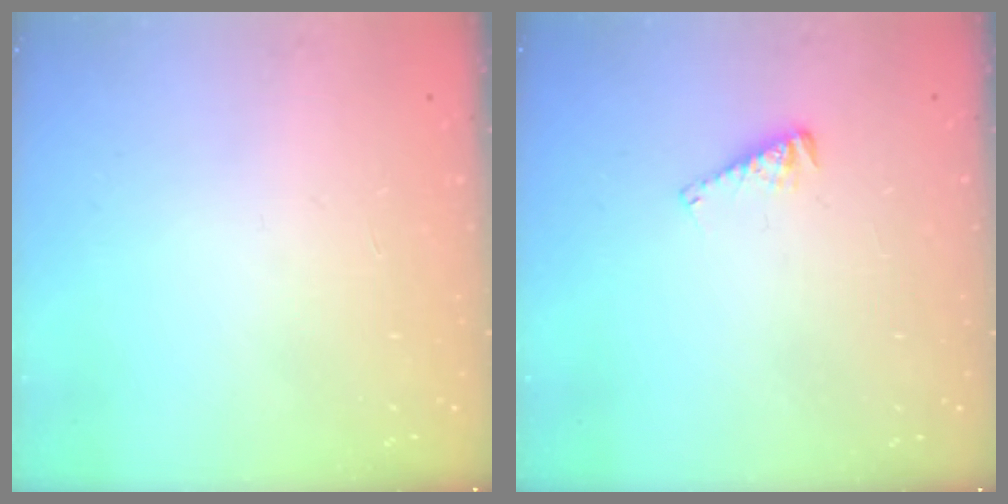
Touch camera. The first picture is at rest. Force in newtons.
{"total": 4.4, "press": 4.4, "slide": 0.5}